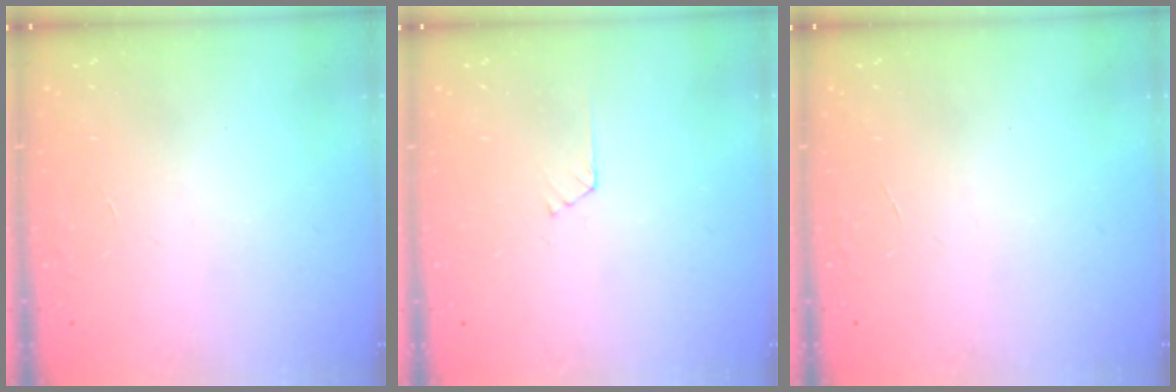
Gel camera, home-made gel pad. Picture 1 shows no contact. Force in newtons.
{"total": 2.4, "press": 2.4, "slide": 0.3}
{"total": 0.0}